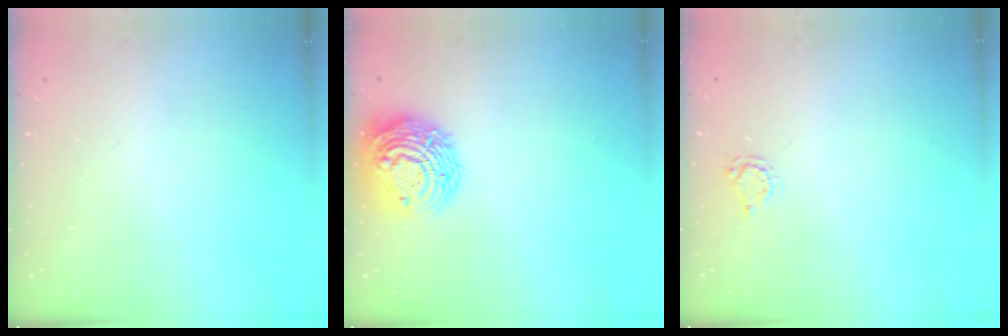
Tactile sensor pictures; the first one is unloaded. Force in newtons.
{"total": 14.1, "press": 14.0, "slide": 1.1}
{"total": 4.2, "press": 4.2, "slide": 0.4}